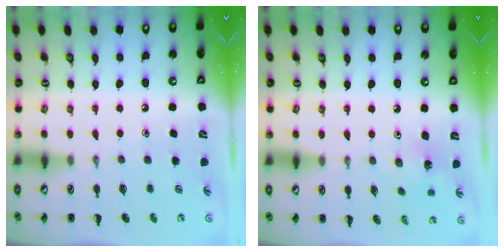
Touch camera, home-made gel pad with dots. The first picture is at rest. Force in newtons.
{"total": 1.6, "press": 1.5, "slide": 0.5}